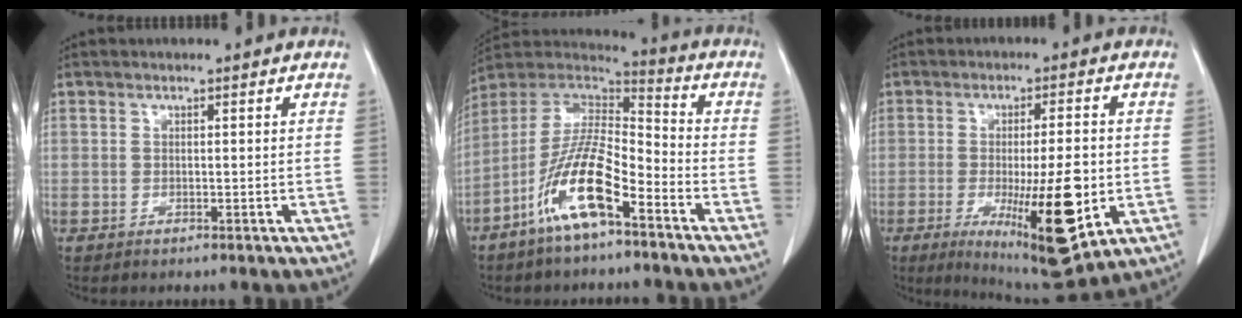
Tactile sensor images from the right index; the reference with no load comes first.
{"total": 13.5, "force": [-7.2, 2.8, 11.0], "torque": [-0.210, -0.002, -0.134]}
{"total": 15.4, "force": [-3.9, 2.7, 14.6], "torque": [-0.234, -0.026, -0.046]}